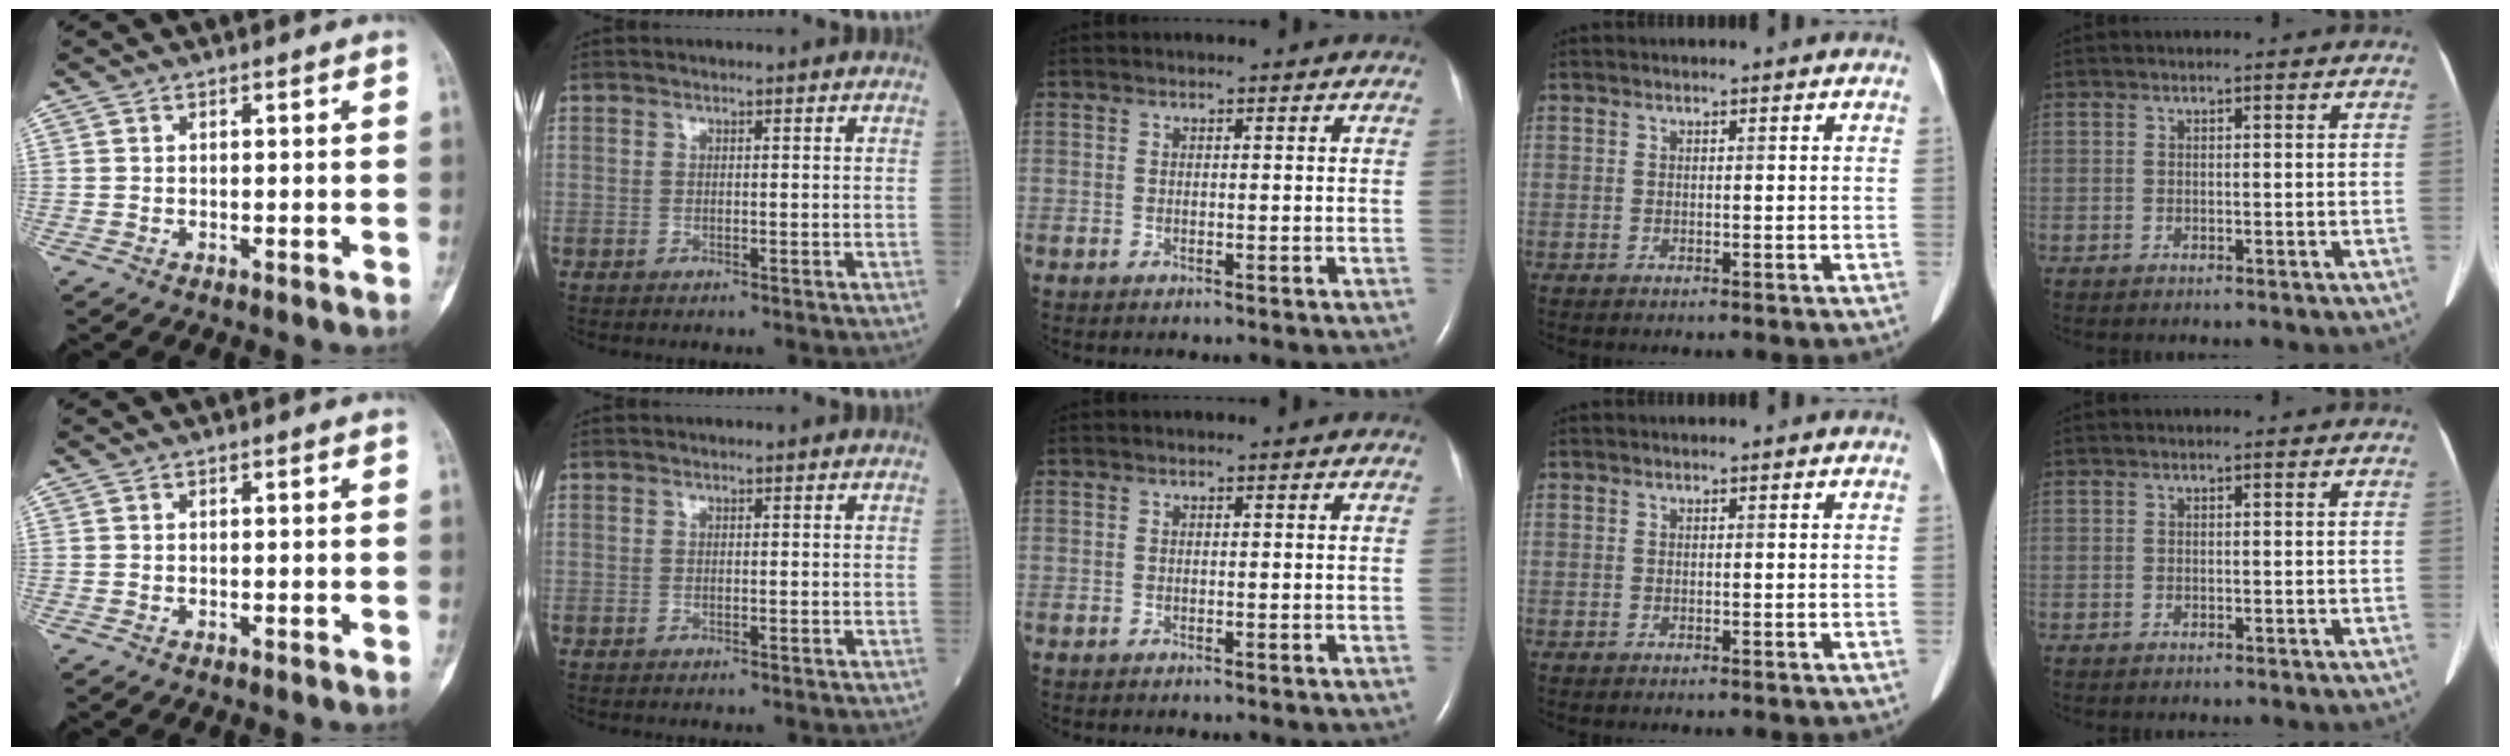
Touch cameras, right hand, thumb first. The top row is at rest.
{}